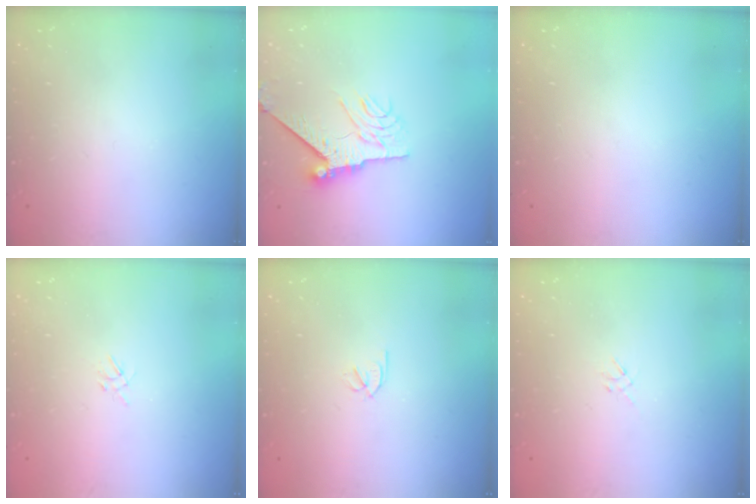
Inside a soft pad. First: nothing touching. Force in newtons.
{"total": 9.3, "press": 9.2, "slide": 1.1}
{"total": 0.0}
{"total": 2.0, "press": 2.0, "slide": 0.4}
{"total": 1.8, "press": 1.7, "slide": 0.5}
{"total": 1.3, "press": 1.2, "slide": 0.5}